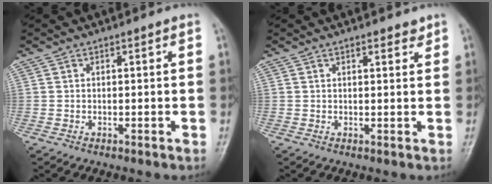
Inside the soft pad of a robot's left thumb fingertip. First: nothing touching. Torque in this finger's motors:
{"motor_torque": [-0.18, -0.11, -0.42, -0.18, 0.05]}